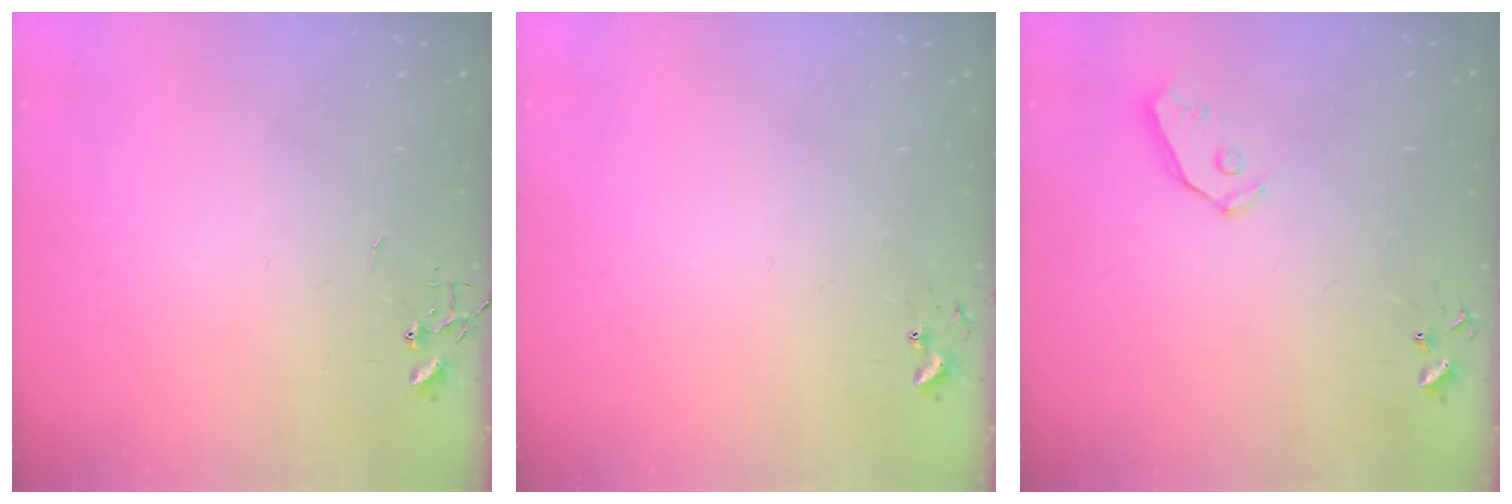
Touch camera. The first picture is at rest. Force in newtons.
{"total": 5.5, "press": 5.4, "slide": 0.4}
{"total": 4.9, "press": 4.9, "slide": 0.2}